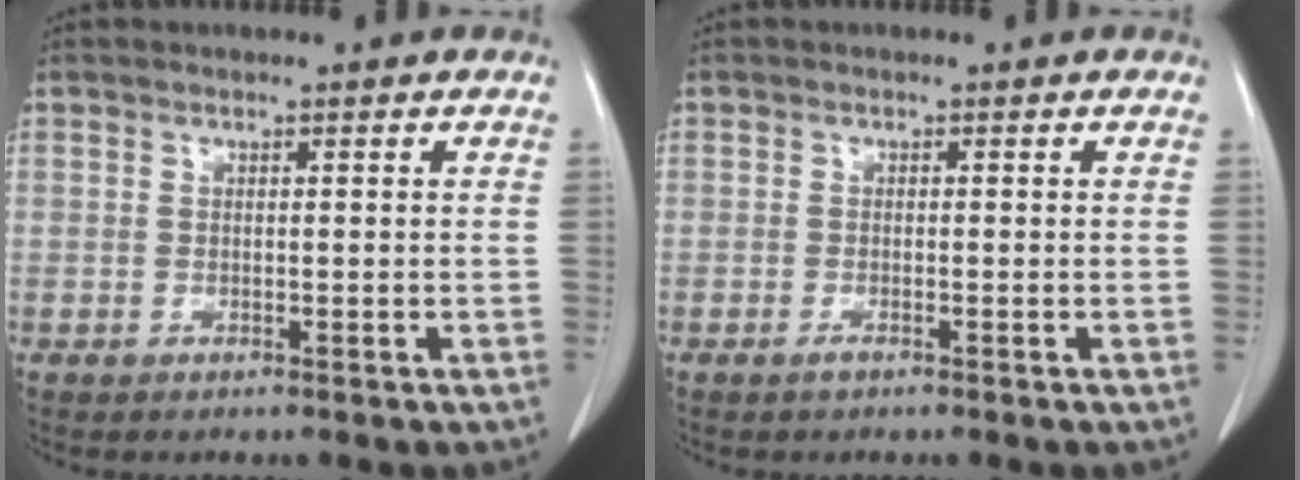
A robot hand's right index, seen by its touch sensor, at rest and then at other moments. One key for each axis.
{"total": 0.7, "fx": -0.5, "fy": 0.0, "fz": 0.5, "tx": -0.014, "ty": -0.002, "tz": -0.006}